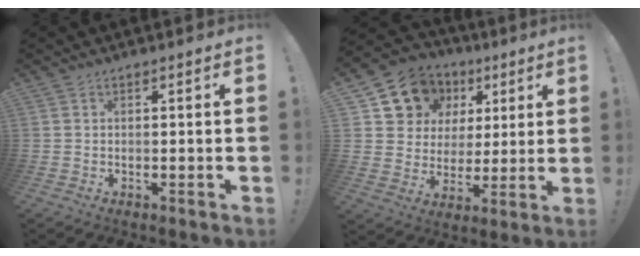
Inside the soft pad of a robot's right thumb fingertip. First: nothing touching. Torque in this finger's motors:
{"motor_torque": [1.42, 1.49, 0.54, 0.41, 0.04]}